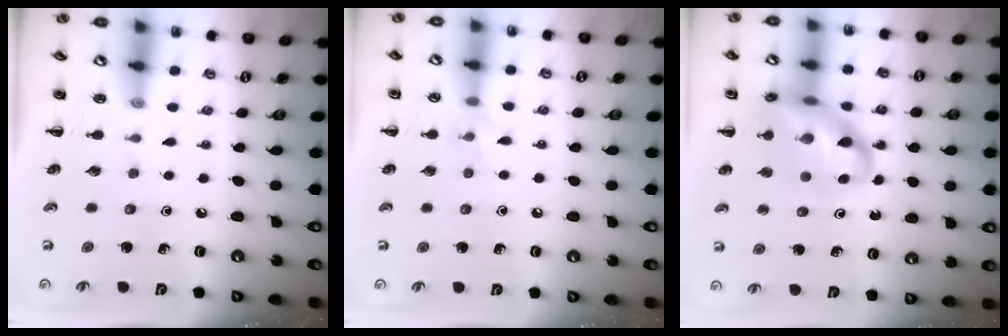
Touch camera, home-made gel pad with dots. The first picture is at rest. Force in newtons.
{"total": 5.7, "press": 5.4, "slide": 1.5}
{"total": 17.0, "press": 16.6, "slide": 3.6}